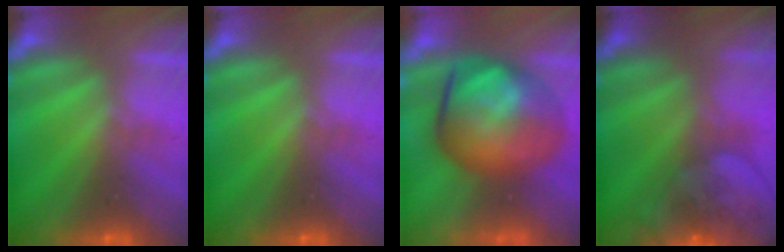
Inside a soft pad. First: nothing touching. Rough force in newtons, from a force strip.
{"total": 0.0}
{"total": 7.7}
{"total": 5.7}